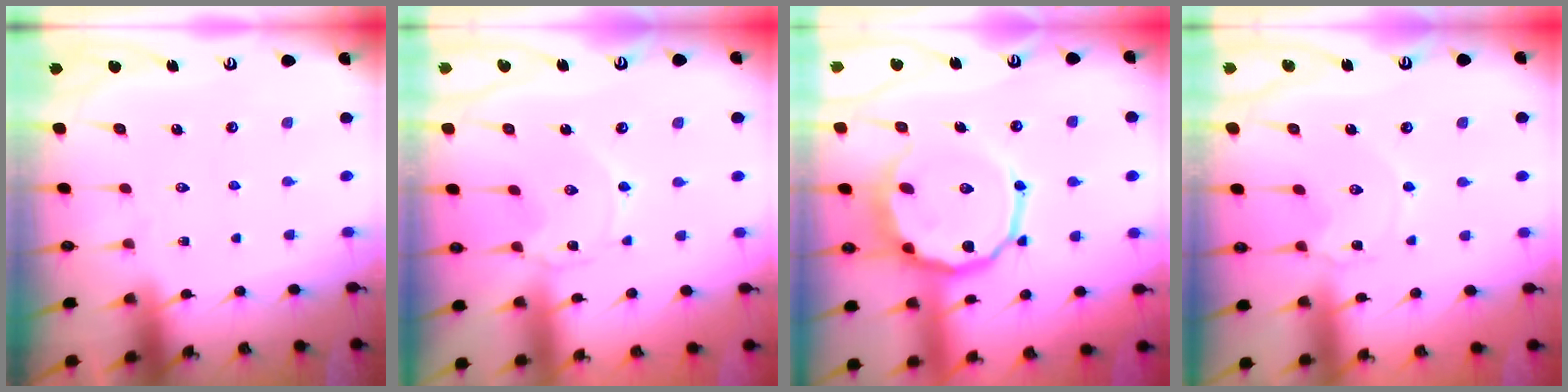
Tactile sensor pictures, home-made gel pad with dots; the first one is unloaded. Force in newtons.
{"total": 0.0}
{"total": 14.4, "press": 14.2, "slide": 2.3}
{"total": 2.8, "press": 2.8, "slide": 0.3}